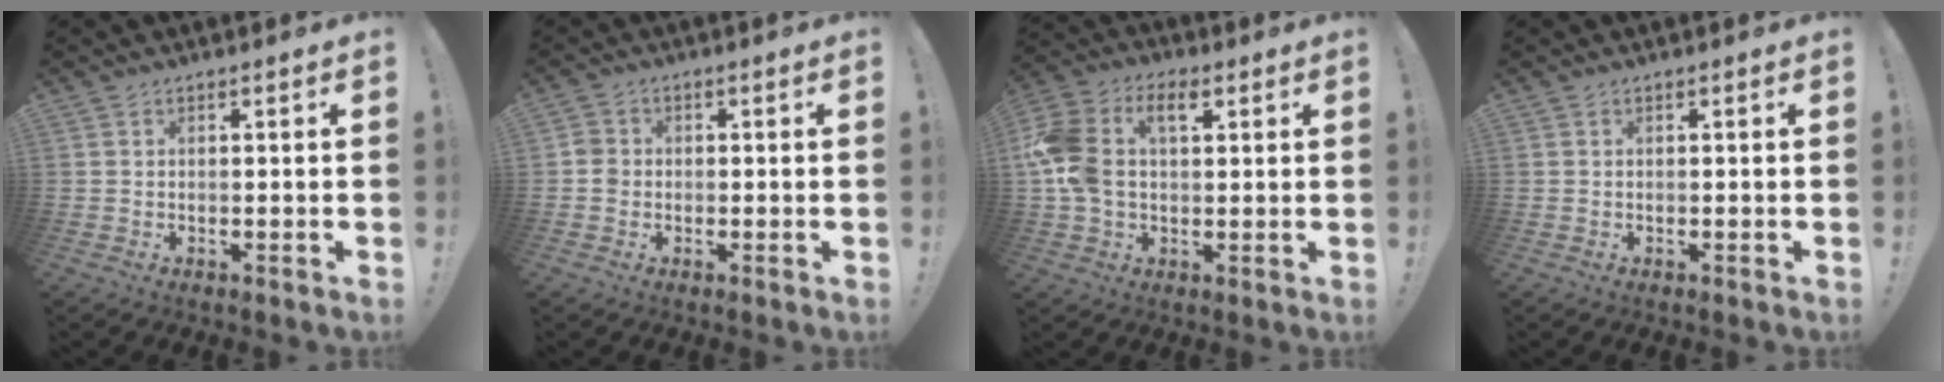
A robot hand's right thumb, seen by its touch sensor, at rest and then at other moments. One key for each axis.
{"total": 2.9, "fx": -0.7, "fy": 2.6, "fz": 1.0, "tx": -0.012, "ty": 0.008, "tz": -0.013}
{"total": 12.9, "fx": 3.1, "fy": 8.6, "fz": 9.1, "tx": -0.186, "ty": -0.002, "tz": 0.054}
{"total": 0.0}